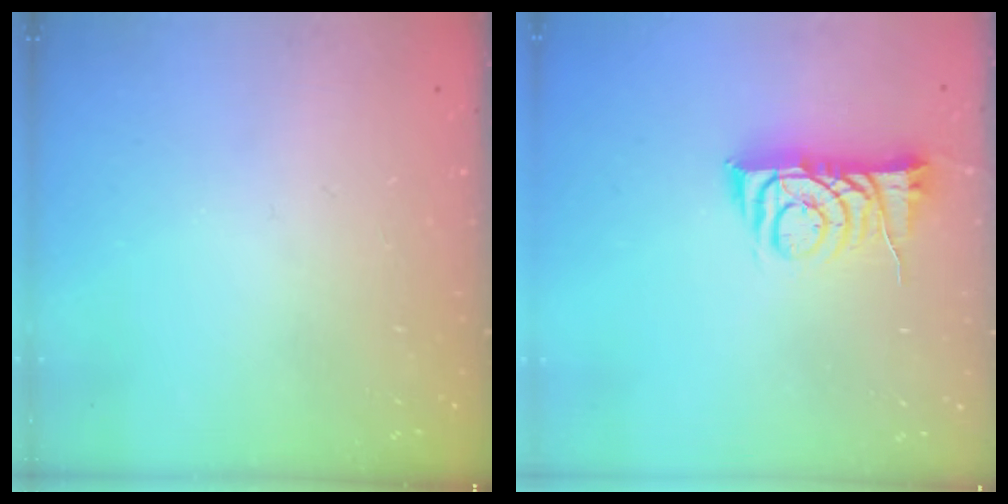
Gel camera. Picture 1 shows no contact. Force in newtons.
{"total": 8.3, "press": 8.3, "slide": 0.6}